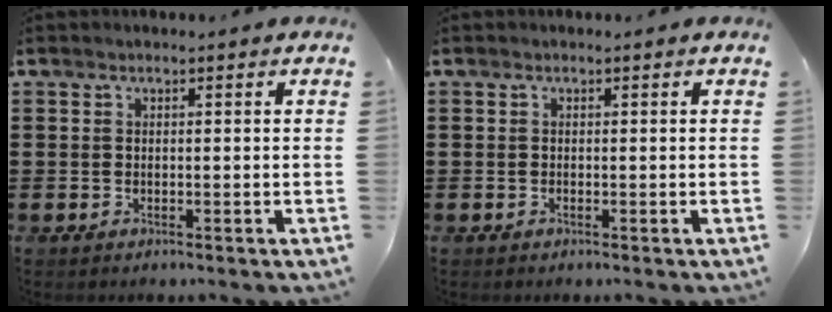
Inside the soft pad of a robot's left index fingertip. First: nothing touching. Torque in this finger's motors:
{"motor_torque": [0.03, 0.07, -0.03, 0.00]}